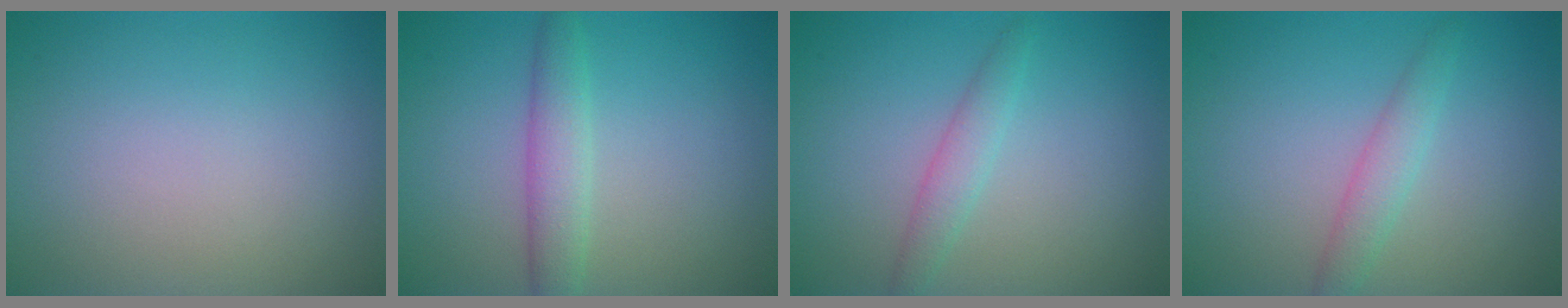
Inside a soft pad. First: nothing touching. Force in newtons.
{"total": 2.8, "press": 2.8, "slide": 0.1}
{"total": 1.9, "press": 1.9, "slide": 0.1}
{"total": 2.0, "press": 2.0, "slide": 0.0}